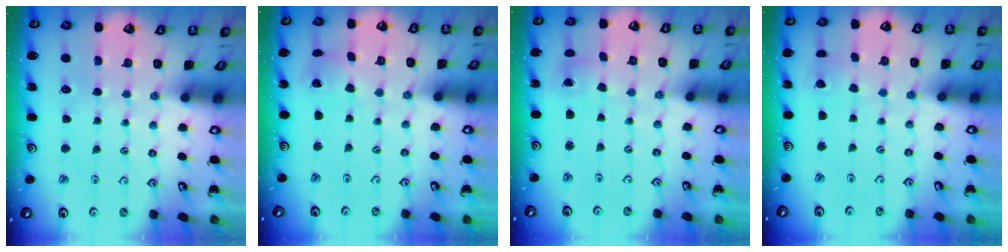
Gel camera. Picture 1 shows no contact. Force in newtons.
{"total": 1.2, "press": 1.2, "slide": 0.1}
{"total": 1.8, "press": 1.8, "slide": 0.1}
{"total": 2.3, "press": 2.3, "slide": 0.1}